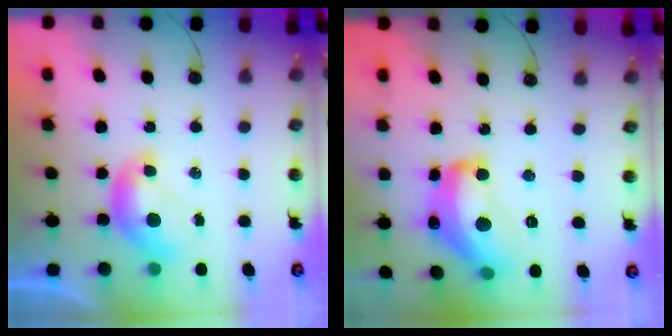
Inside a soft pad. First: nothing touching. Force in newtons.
{"total": 12.7, "press": 12.7, "slide": 0.9}